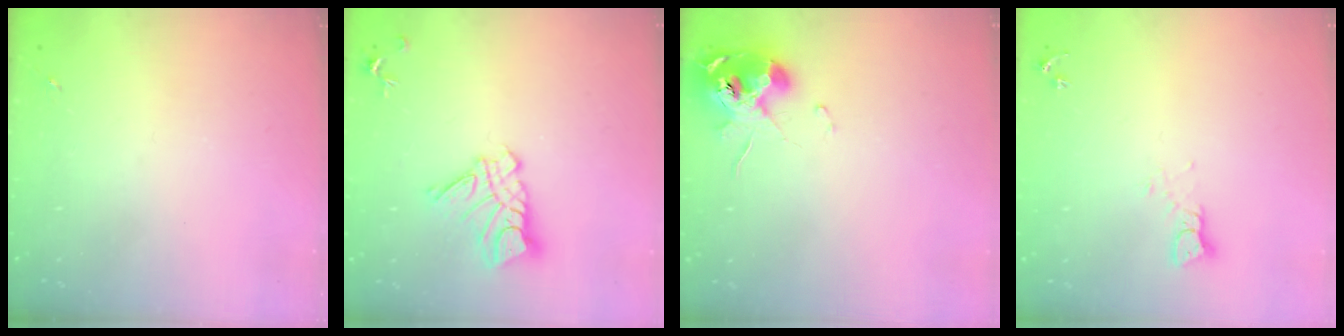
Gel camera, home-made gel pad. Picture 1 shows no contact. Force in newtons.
{"total": 11.1, "press": 11.0, "slide": 1.1}
{"total": 10.8, "press": 10.7, "slide": 1.2}
{"total": 3.7, "press": 3.7, "slide": 0.3}